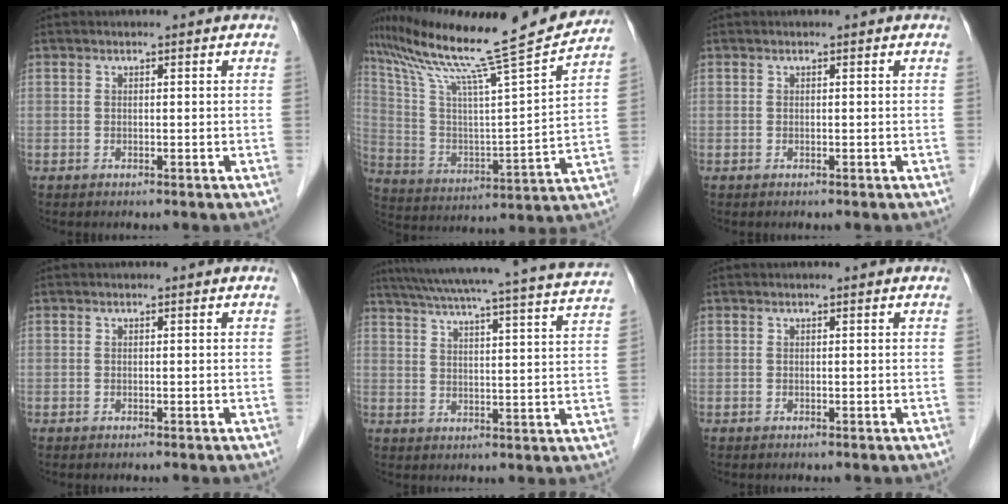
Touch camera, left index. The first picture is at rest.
{"total": 23.3, "force": [20.3, -1.0, 11.5], "torque": [-0.208, -0.026, 0.317]}
{"total": 0.0}
{"total": 0.0}
{"total": 23.9, "force": [21.2, -0.6, 10.9], "torque": [-0.179, -0.022, 0.269]}
{"total": 0.0}